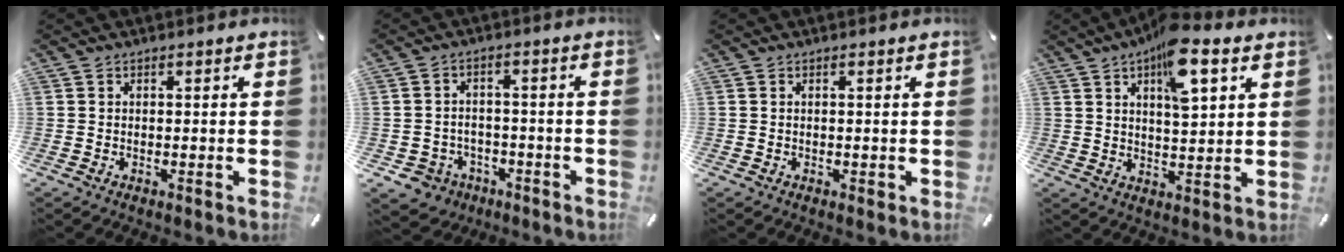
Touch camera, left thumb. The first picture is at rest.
{"total": 5.3, "force": [-2.4, 4.6, 1.1], "torque": [-0.043, 0.011, -0.047]}
{"total": 0.5, "force": [0.1, 0.4, 0.3], "torque": [-0.007, 0.001, 0.002]}
{"total": 12.1, "force": [6.6, 4.9, 8.9], "torque": [-0.129, -0.023, 0.108]}